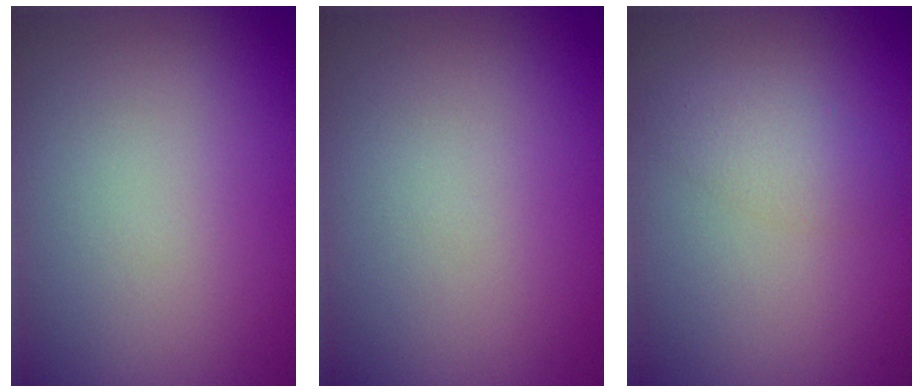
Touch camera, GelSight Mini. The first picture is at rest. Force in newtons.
{"total": 0.0}
{"total": 1.9, "press": 1.9, "slide": 0.1}